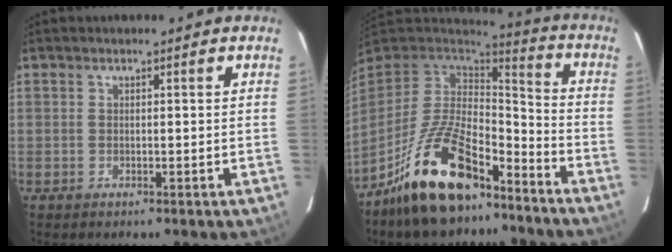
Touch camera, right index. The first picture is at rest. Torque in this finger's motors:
{"motor_torque": [0.79, -0.79, 1.06, 0.21]}